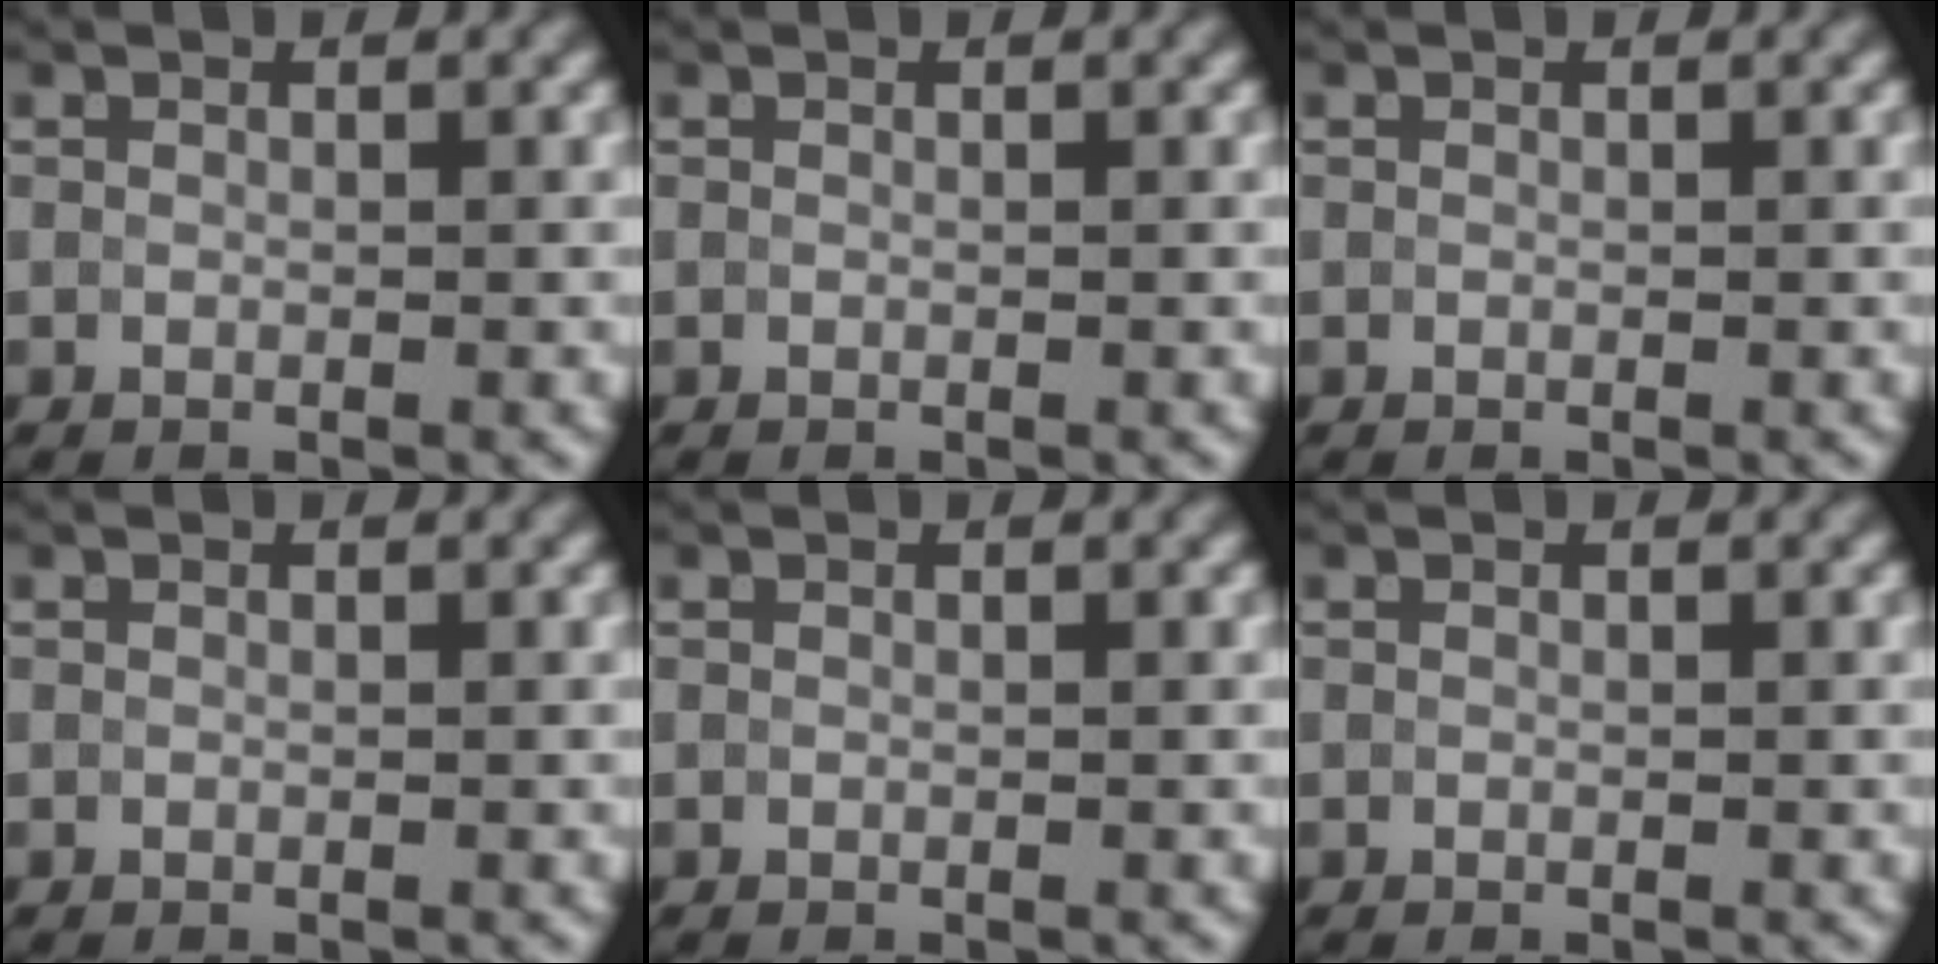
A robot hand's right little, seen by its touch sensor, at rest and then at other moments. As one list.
[{"total": 0.0}, {"total": 0.0}, {"total": 0.0}, {"total": 0.0}, {"total": 0.0}]